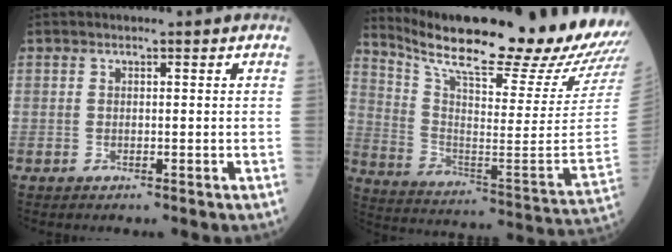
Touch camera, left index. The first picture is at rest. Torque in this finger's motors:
{"motor_torque": [0.34, -1.80, 0.24, 0.09]}